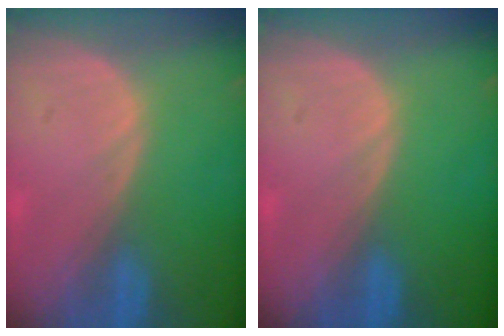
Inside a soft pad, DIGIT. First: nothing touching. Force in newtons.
{"total": 0.0}